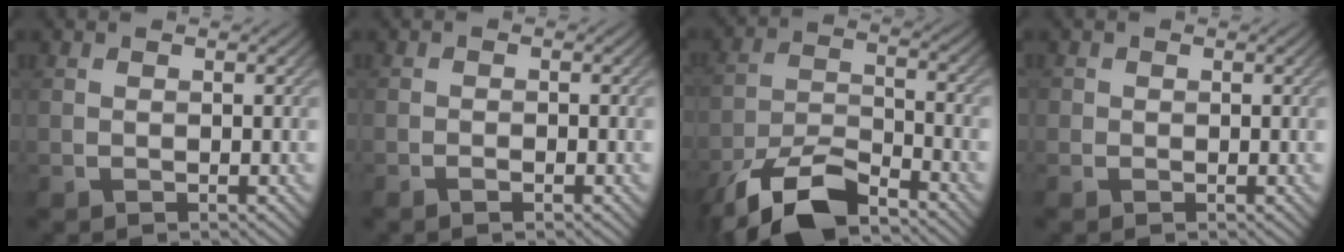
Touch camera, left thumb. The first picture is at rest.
{"total": 1.0, "force": [-0.7, 0.1, 0.7], "torque": [-0.014, 0.000, -0.013]}
{"total": 11.3, "force": [-8.4, 3.8, 6.5], "torque": [-0.124, -0.005, -0.170]}
{"total": 0.8, "force": [0.1, 0.8, 0.0], "torque": [0.005, -0.002, -0.003]}